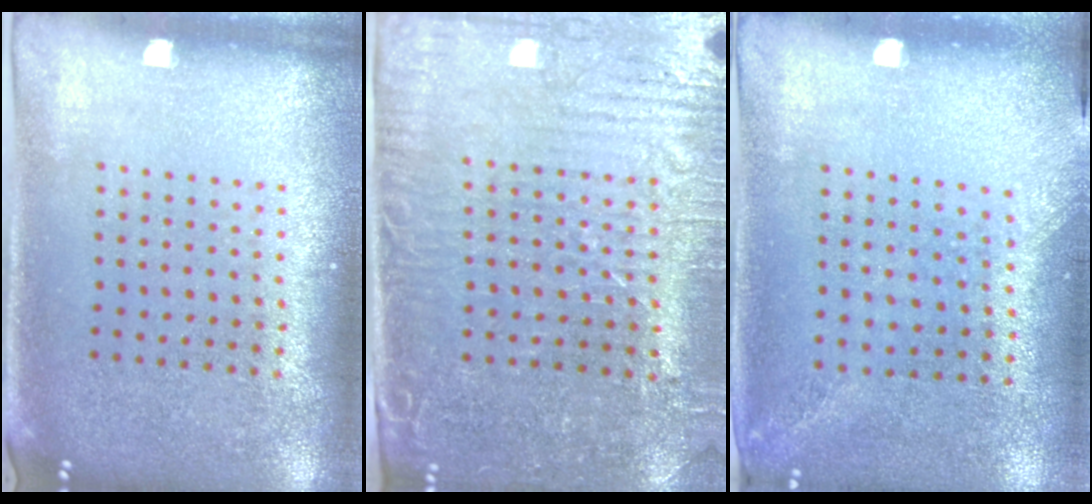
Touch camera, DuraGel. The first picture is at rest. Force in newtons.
{"total": 3.8, "press": 3.5, "slide": 1.5}
{"total": 1.4, "press": 1.0, "slide": 1.0}